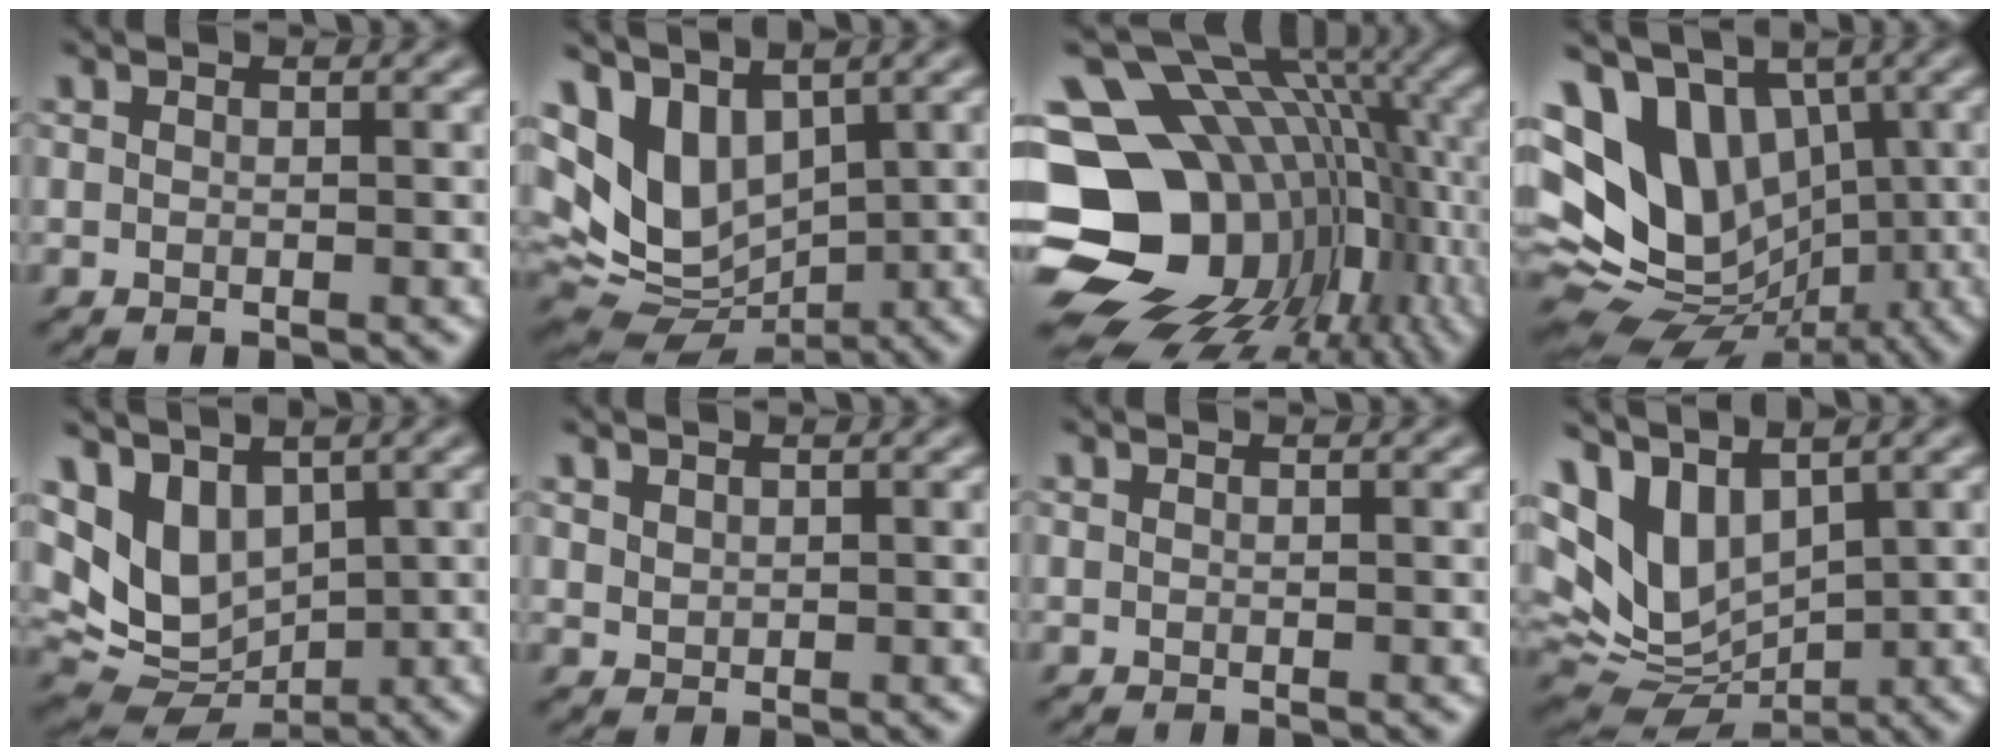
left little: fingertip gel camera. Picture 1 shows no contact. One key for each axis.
{"total": 8.4, "fx": 2.3, "fy": 5.5, "fz": 5.9, "tx": -0.121, "ty": -0.006, "tz": 0.059}
{"total": 19.1, "fx": -3.6, "fy": 14.5, "fz": 11.8, "tx": -0.221, "ty": -0.009, "tz": -0.038}
{"total": 12.3, "fx": 1.8, "fy": 9.5, "fz": 7.7, "tx": -0.151, "ty": -0.009, "tz": 0.041}
{"total": 6.7, "fx": 2.1, "fy": 4.7, "fz": 4.3, "tx": -0.088, "ty": -0.012, "tz": 0.048}
{"total": 0.7, "fx": 0.5, "fy": 0.5, "fz": 0.2, "tx": -0.007, "ty": -0.003, "tz": 0.015}
{"total": 0.0}
{"total": 8.2, "fx": 2.7, "fy": 5.0, "fz": 6.0, "tx": -0.134, "ty": -0.008, "tz": 0.060}